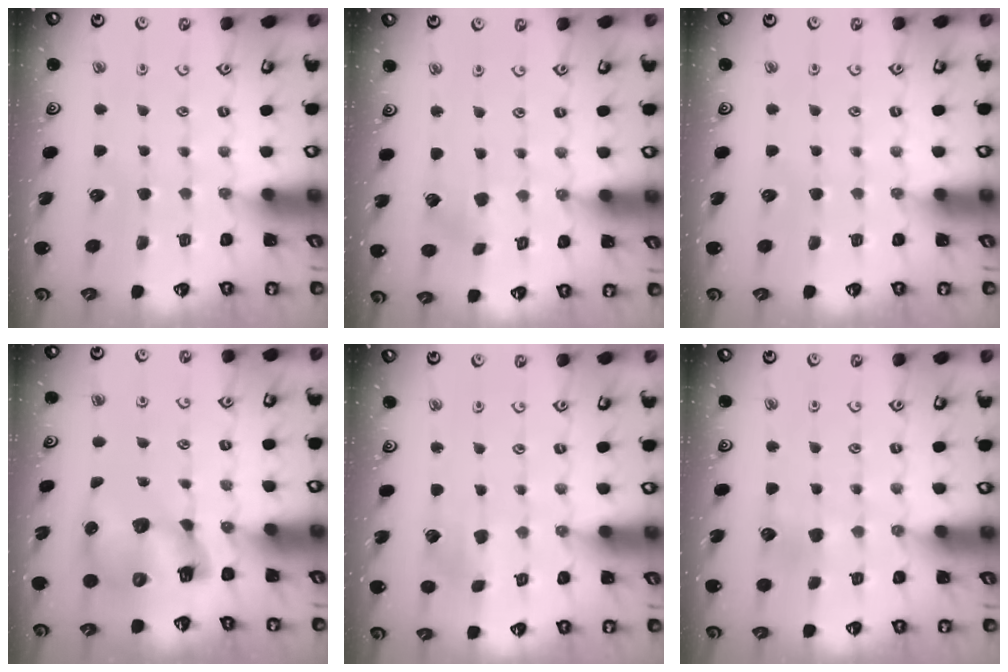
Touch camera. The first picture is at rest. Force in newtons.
{"total": 2.5, "press": 2.4, "slide": 0.8}
{"total": 0.0}
{"total": 10.2, "press": 10.1, "slide": 1.4}
{"total": 2.9, "press": 2.9, "slide": 0.3}
{"total": 3.9, "press": 3.7, "slide": 1.0}